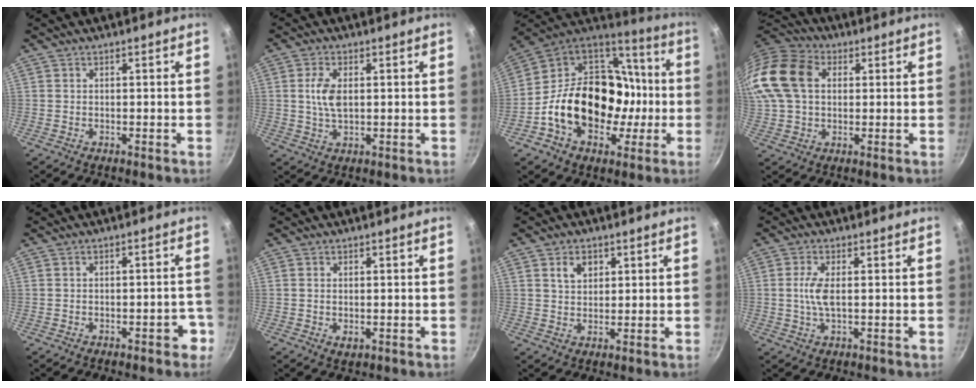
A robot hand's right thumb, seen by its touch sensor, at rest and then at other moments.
{"total": 5.4, "force": [0.7, 2.9, 4.5], "torque": [-0.085, 0.000, 0.014]}
{"total": 26.2, "force": [-3.9, 19.5, 17.0], "torque": [-0.262, 0.057, -0.055]}
{"total": 18.3, "force": [3.7, 13.4, 11.9], "torque": [-0.247, 0.027, 0.056]}
{"total": 3.8, "force": [-2.1, 1.8, 2.5], "torque": [-0.005, 0.031, -0.019]}
{"total": 1.7, "force": [-0.2, 1.0, 1.4], "torque": [-0.023, -0.005, -0.001]}
{"total": 4.1, "force": [1.7, 3.0, 2.2], "torque": [-0.021, -0.002, 0.030]}
{"total": 4.3, "force": [0.1, 1.5, 4.1], "torque": [-0.094, 0.001, 0.000]}